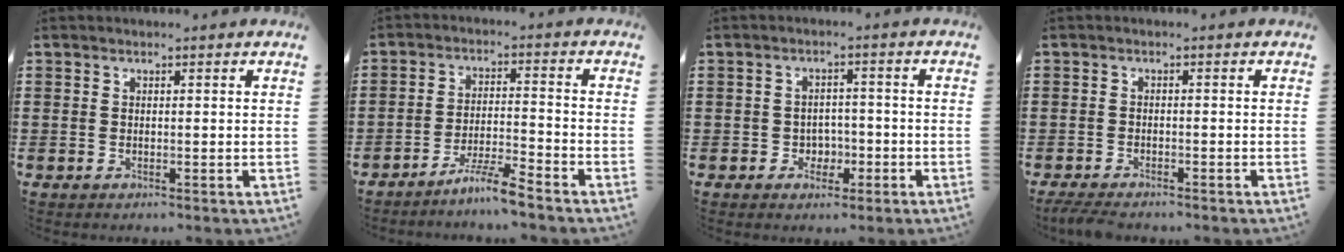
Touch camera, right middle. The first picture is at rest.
{"total": 5.4, "force": [-4.8, -0.2, 2.6], "torque": [-0.056, -0.009, -0.093]}
{"total": 2.9, "force": [-1.4, 2.3, 1.0], "torque": [-0.027, 0.004, -0.033]}
{"total": 1.9, "force": [-1.8, 0.3, 0.7], "torque": [-0.022, 0.000, -0.039]}